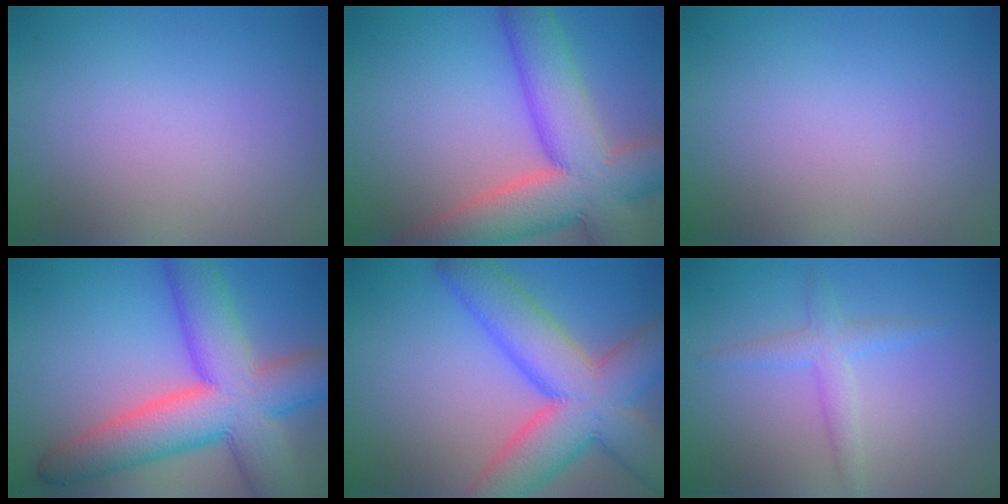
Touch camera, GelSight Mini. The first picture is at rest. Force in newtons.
{"total": 11.7, "press": 11.7, "slide": 0.6}
{"total": 0.0}
{"total": 11.9, "press": 11.9, "slide": 0.4}
{"total": 11.3, "press": 11.3, "slide": 0.5}
{"total": 2.2, "press": 2.2, "slide": 0.1}